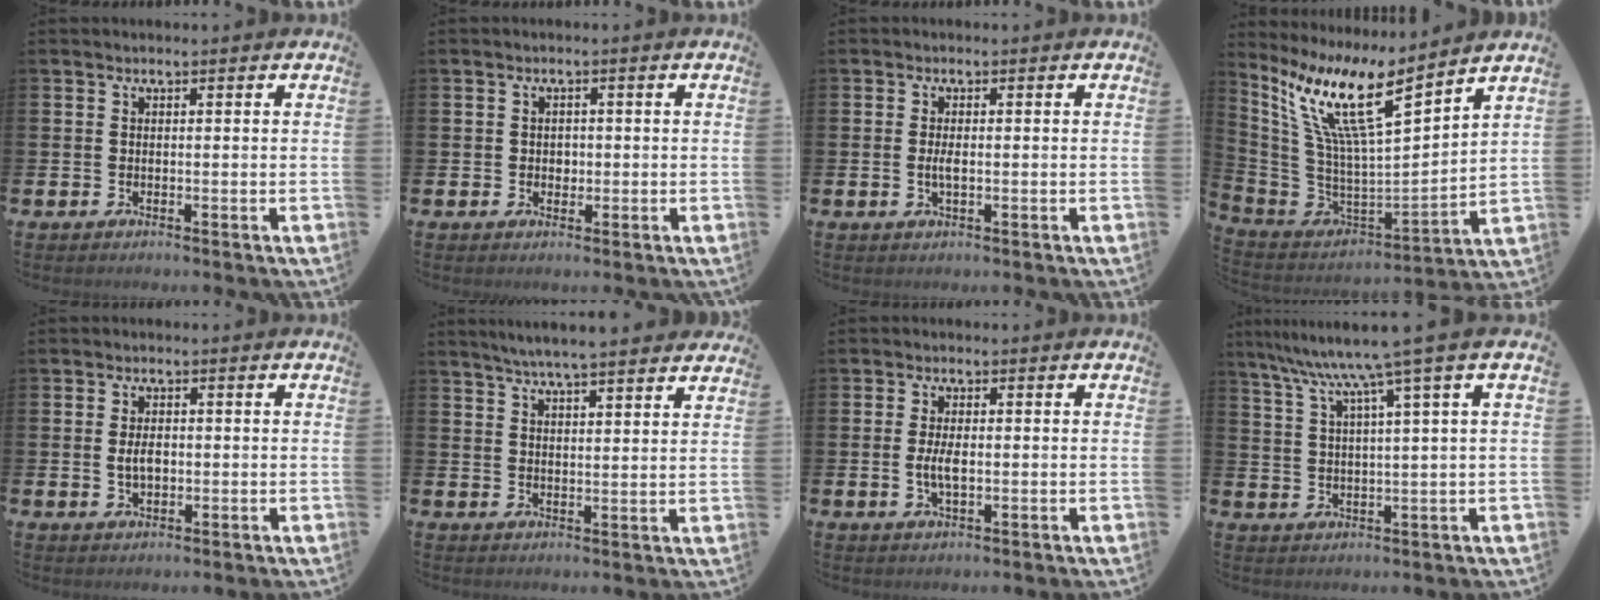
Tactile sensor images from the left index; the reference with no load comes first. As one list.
[{"total": 1.4, "force": [0.3, 1.3, 0.4], "torque": [0.011, 0.001, -0.001]}, {"total": 1.7, "force": [-0.1, 0.6, 1.6], "torque": [-0.025, -0.001, -0.004]}, {"total": 12.4, "force": [7.7, 2.7, 9.2], "torque": [-0.217, -0.057, 0.128]}, {"total": 2.8, "force": [0.0, 1.7, 2.2], "torque": [-0.030, 0.001, -0.004]}, {"total": 5.5, "force": [5.3, -0.2, 1.4], "torque": [-0.041, -0.023, 0.094]}, {"total": 3.4, "force": [-0.2, 1.5, 3.1], "torque": [-0.052, -0.005, -0.010]}, {"total": 8.1, "force": [5.4, -0.5, 6.0], "torque": [-0.140, -0.020, 0.091]}]